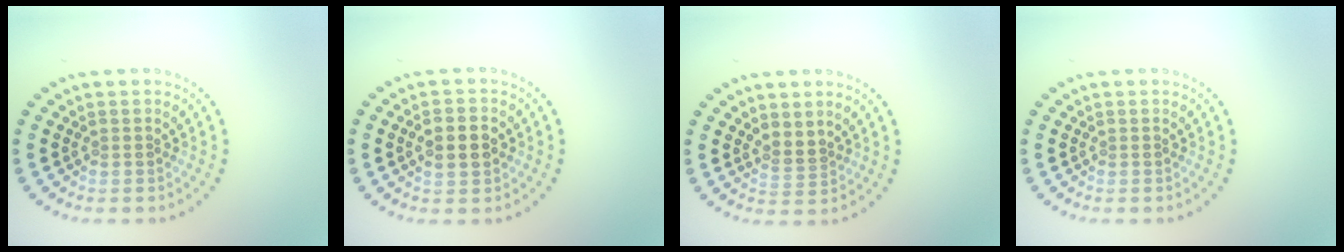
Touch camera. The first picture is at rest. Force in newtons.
{"total": 3.0, "press": 3.0, "slide": 0.1}
{"total": 1.6, "press": 1.2, "slide": 1.1}
{"total": 0.0}